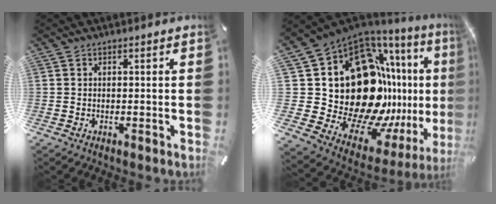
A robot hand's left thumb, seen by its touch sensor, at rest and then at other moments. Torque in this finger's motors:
{"motor_torque": [2.52, 2.49, 2.77, 0.00, 0.57]}